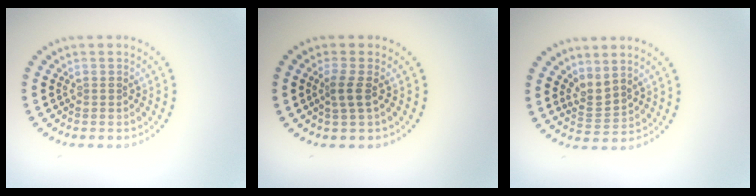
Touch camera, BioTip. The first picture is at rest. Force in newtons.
{"total": 1.6, "press": 1.2, "slide": 1.0}
{"total": 2.2, "press": 1.5, "slide": 1.6}